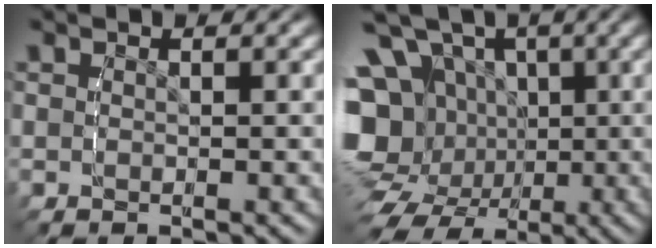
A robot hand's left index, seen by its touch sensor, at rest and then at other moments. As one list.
[{"total": 15.1, "force": [-3.1, 13.2, 6.7], "torque": [-0.153, -0.064, -0.044]}]